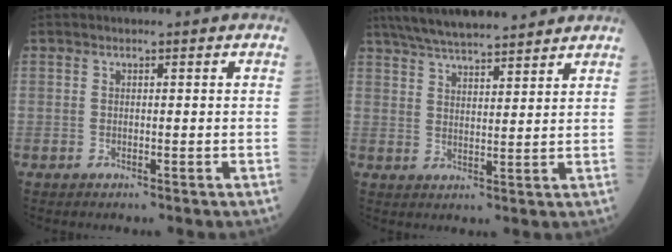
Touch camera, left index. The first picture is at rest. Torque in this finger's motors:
{"motor_torque": [-0.09, -0.50, 0.16, 0.10]}